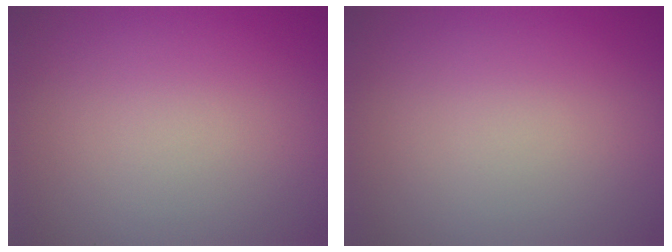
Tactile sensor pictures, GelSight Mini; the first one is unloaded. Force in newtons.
{"total": 0.0}